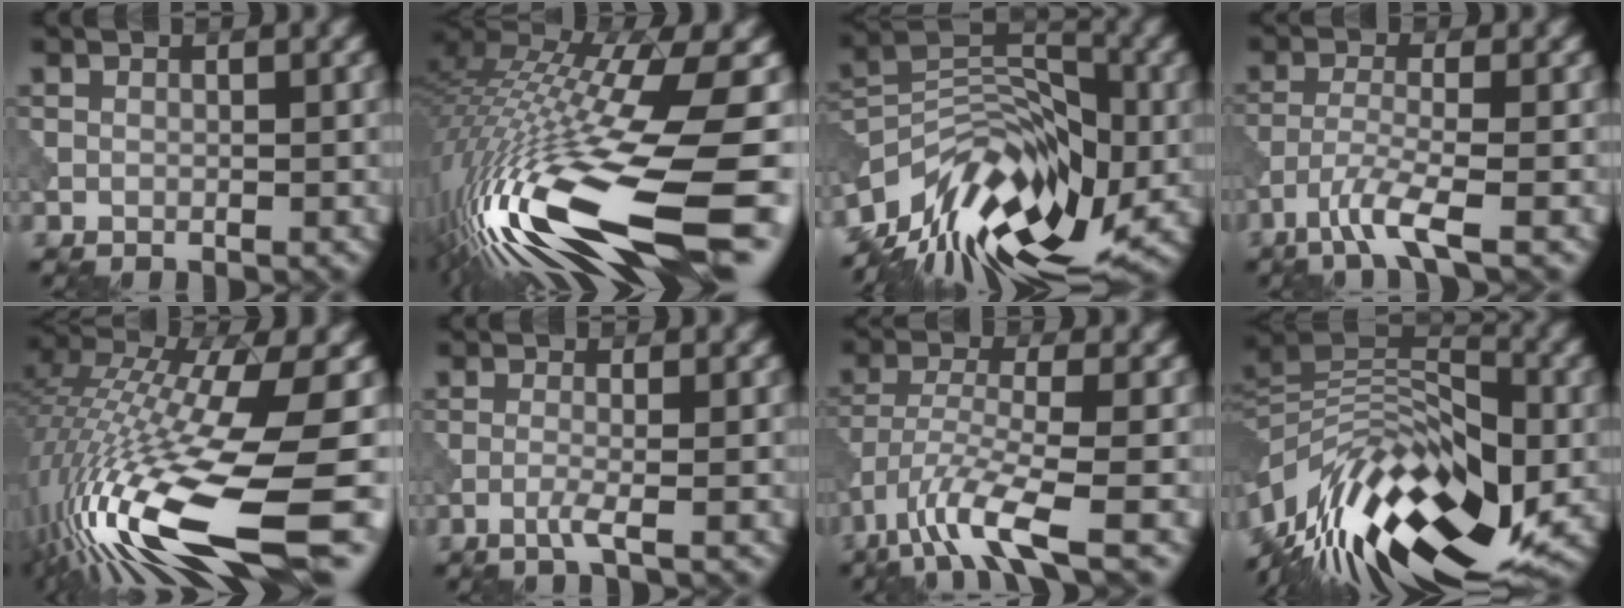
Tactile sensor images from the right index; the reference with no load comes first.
{"total": 17.8, "force": [-4.7, 4.6, 16.6], "torque": [-0.337, -0.014, -0.073]}
{"total": 12.3, "force": [-6.8, 6.7, 7.8], "torque": [-0.135, 0.022, -0.132]}
{"total": 4.3, "force": [-2.7, 0.4, 3.2], "torque": [-0.066, -0.003, -0.067]}
{"total": 16.2, "force": [-4.4, 4.2, 15.0], "torque": [-0.300, -0.001, -0.074]}
{"total": 1.8, "force": [-0.7, 0.3, 1.6], "torque": [-0.027, 0.004, -0.024]}
{"total": 6.7, "force": [-4.2, 1.3, 5.1], "torque": [-0.098, -0.005, -0.090]}
{"total": 15.5, "force": [-6.3, 6.7, 12.5], "torque": [-0.228, 0.022, -0.132]}